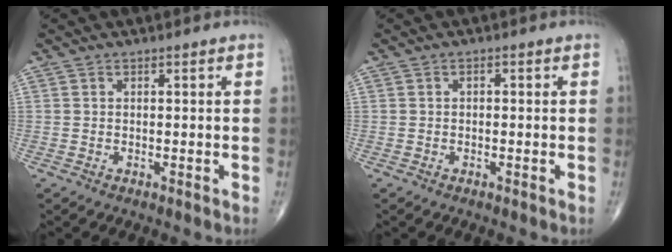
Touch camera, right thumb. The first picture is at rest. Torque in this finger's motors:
{"motor_torque": [-0.18, 0.18, 0.12, 0.12, 0.00]}